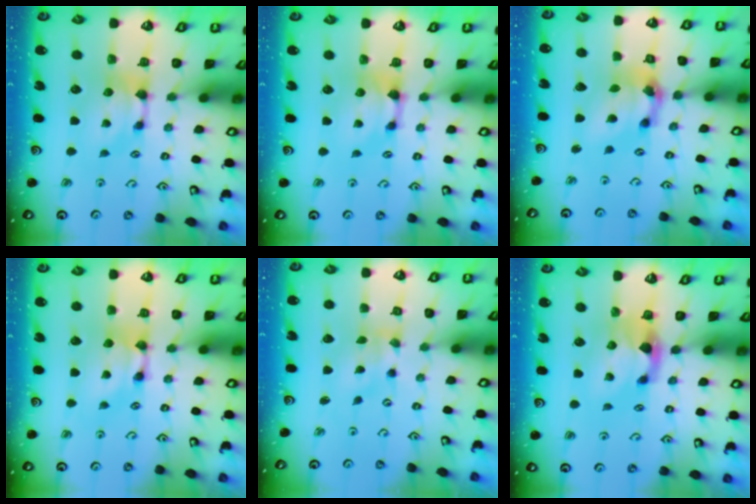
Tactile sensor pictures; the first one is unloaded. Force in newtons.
{"total": 0.9, "press": 0.6, "slide": 0.6}
{"total": 6.5, "press": 6.1, "slide": 2.1}
{"total": 1.8, "press": 1.7, "slide": 0.0}
{"total": 1.7, "press": 1.3, "slide": 1.0}
{"total": 2.1, "press": 1.6, "slide": 1.2}